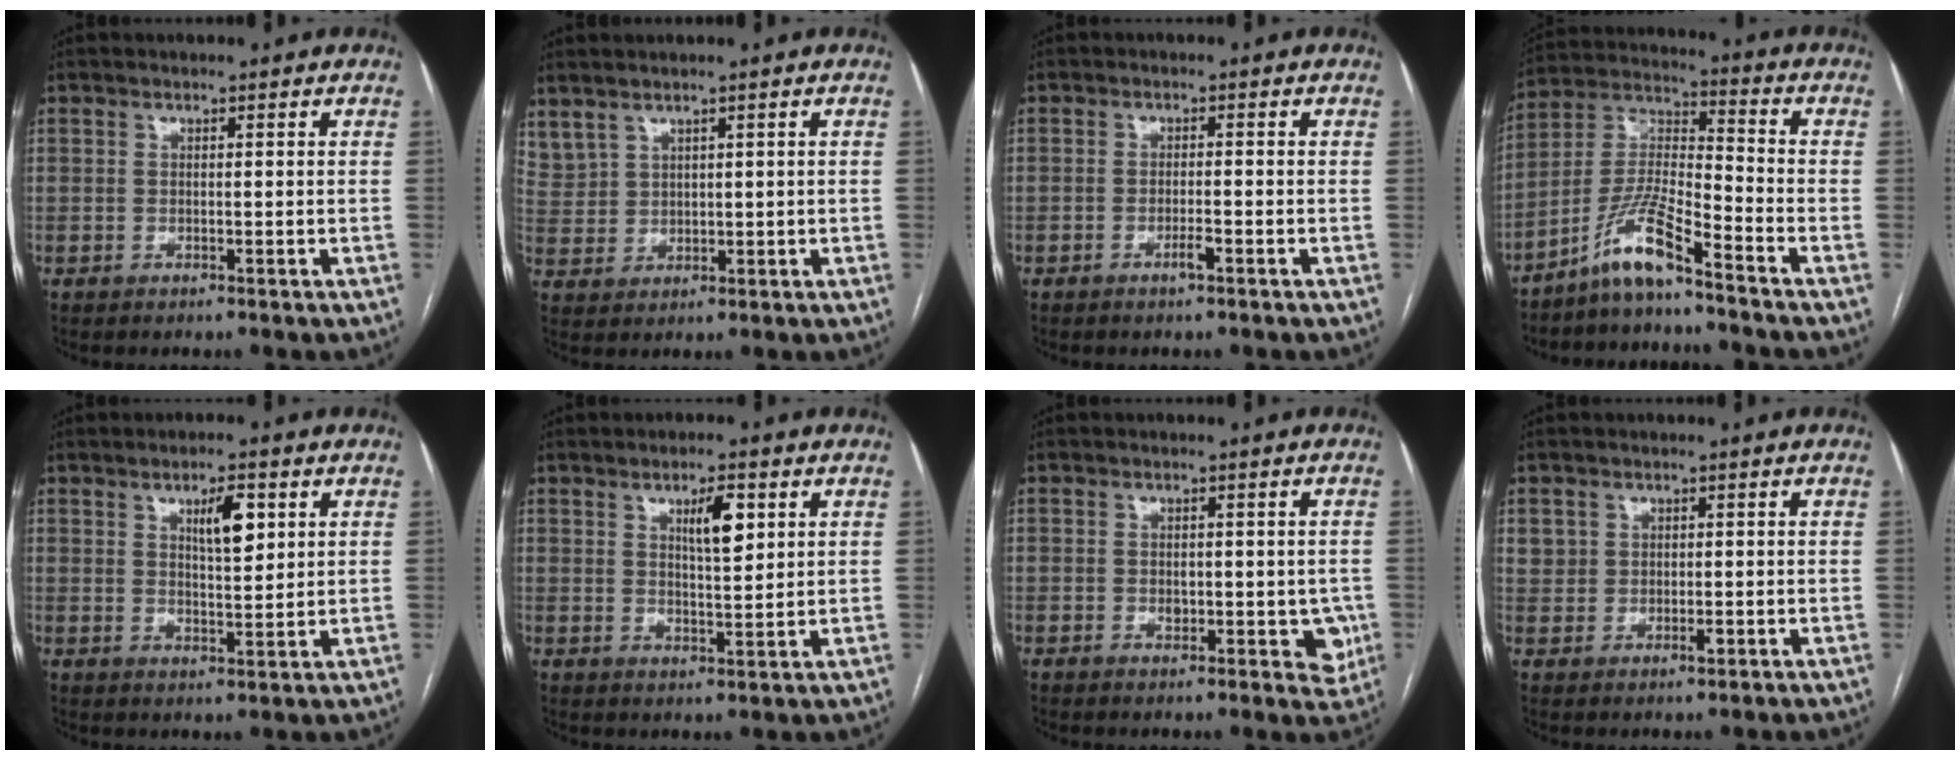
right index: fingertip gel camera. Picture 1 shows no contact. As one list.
[{"total": 5.9, "force": [4.4, 3.6, 1.8], "torque": [-0.054, 0.012, 0.109]}, {"total": 1.6, "force": [-0.9, 0.1, 1.3], "torque": [-0.020, 0.001, -0.014]}, {"total": 9.4, "force": [-7.0, 0.4, 6.2], "torque": [-0.139, -0.002, -0.141]}, {"total": 5.7, "force": [2.4, 1.6, 4.9], "torque": [-0.087, 0.001, 0.042]}, {"total": 5.5, "force": [2.3, 1.3, 4.8], "torque": [-0.085, 0.001, 0.041]}, {"total": 5.5, "force": [-0.8, 3.2, 4.4], "torque": [-0.028, -0.001, -0.005]}, {"total": 2.7, "force": [0.6, 2.4, 1.1], "torque": [-0.013, 0.005, 0.017]}]